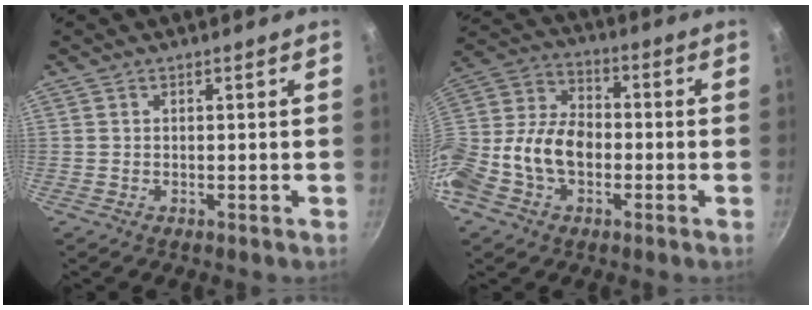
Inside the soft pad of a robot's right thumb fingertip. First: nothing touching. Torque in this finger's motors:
{"motor_torque": [0.63, 0.65, 1.40, -1.38, 0.72]}